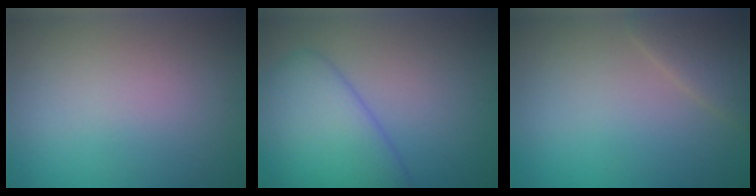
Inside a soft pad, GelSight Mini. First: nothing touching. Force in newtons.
{"total": 6.5, "press": 6.5, "slide": 0.5}
{"total": 2.5, "press": 2.5, "slide": 0.2}